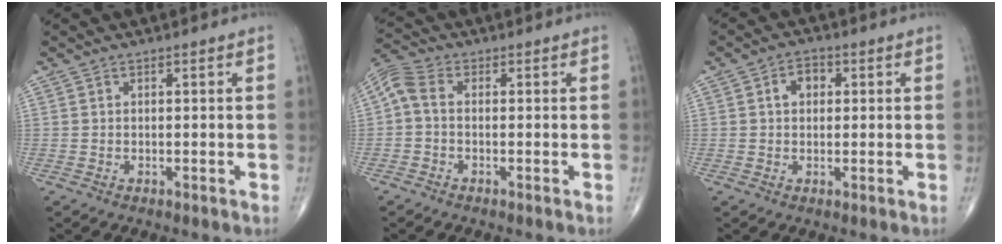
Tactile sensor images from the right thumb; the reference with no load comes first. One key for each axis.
{"total": 4.3, "fx": -0.4, "fy": 2.7, "fz": 3.4, "tx": -0.078, "ty": 0.016, "tz": -0.021}
{"total": 3.7, "fx": 0.8, "fy": 2.7, "fz": 2.4, "tx": -0.026, "ty": 0.011, "tz": 0.009}